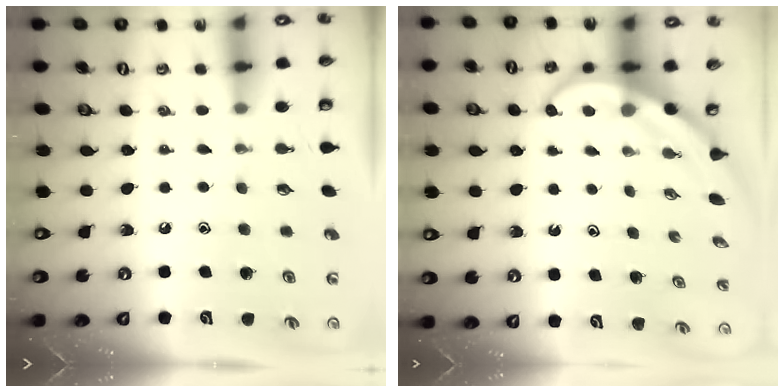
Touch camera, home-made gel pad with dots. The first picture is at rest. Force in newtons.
{"total": 4.0, "press": 4.0, "slide": 0.3}